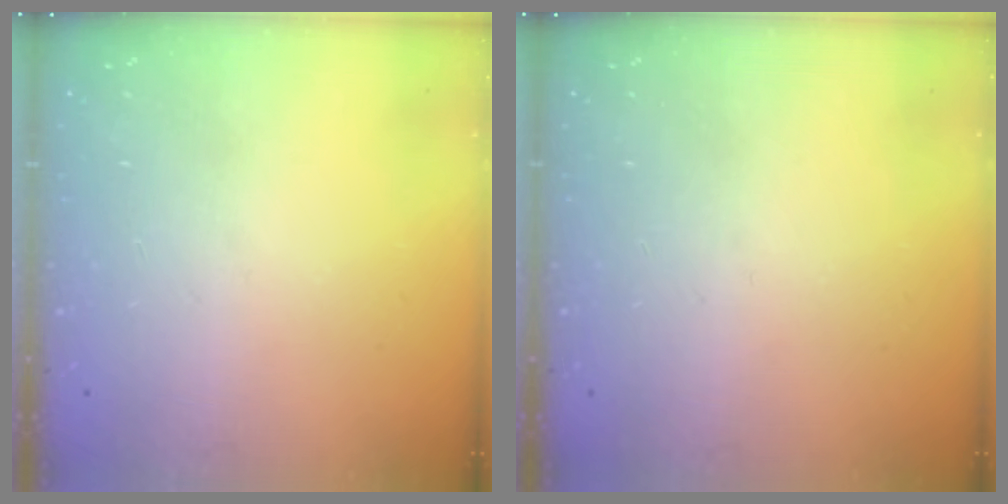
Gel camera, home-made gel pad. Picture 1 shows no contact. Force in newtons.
{"total": 0.0}